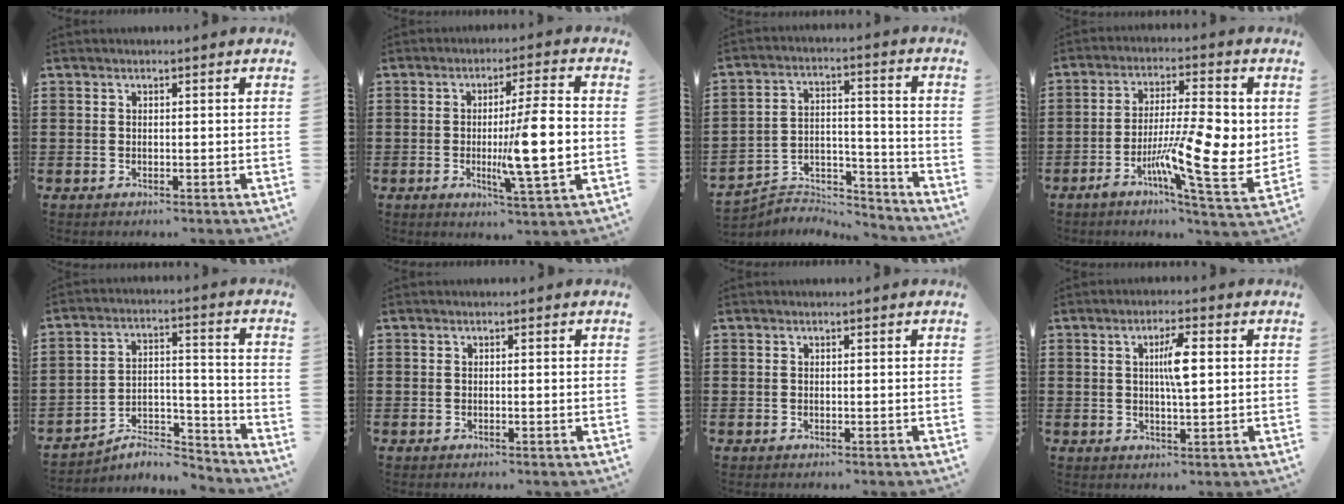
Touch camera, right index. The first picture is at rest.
{"total": 10.2, "force": [-1.0, 0.9, 10.2], "torque": [-0.156, -0.012, -0.022]}
{"total": 5.3, "force": [-5.1, 1.2, 0.8], "torque": [-0.022, 0.003, -0.105]}
{"total": 13.0, "force": [-1.4, 3.3, 12.6], "torque": [-0.211, -0.025, -0.028]}
{"total": 6.3, "force": [-5.8, 1.5, 2.0], "torque": [-0.028, 0.011, -0.112]}
{"total": 0.5, "force": [-0.1, -0.1, 0.5], "torque": [-0.008, -0.004, -0.003]}
{"total": 0.0}
{"total": 4.9, "force": [0.8, 1.1, 4.7], "torque": [-0.083, 0.002, 0.008]}